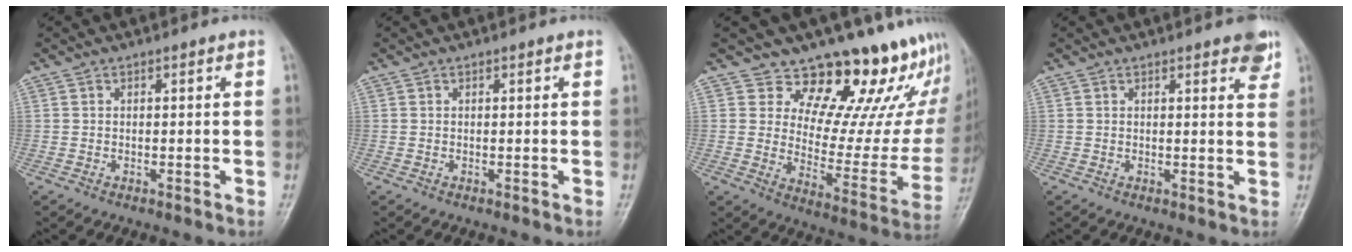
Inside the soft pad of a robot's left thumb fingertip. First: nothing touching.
{"total": 0.0}
{"total": 20.3, "force": [17.6, 7.4, 7.0], "torque": [-0.028, -0.149, 0.224]}
{"total": 4.7, "force": [3.1, 1.4, 3.2], "torque": [-0.021, -0.011, 0.033]}